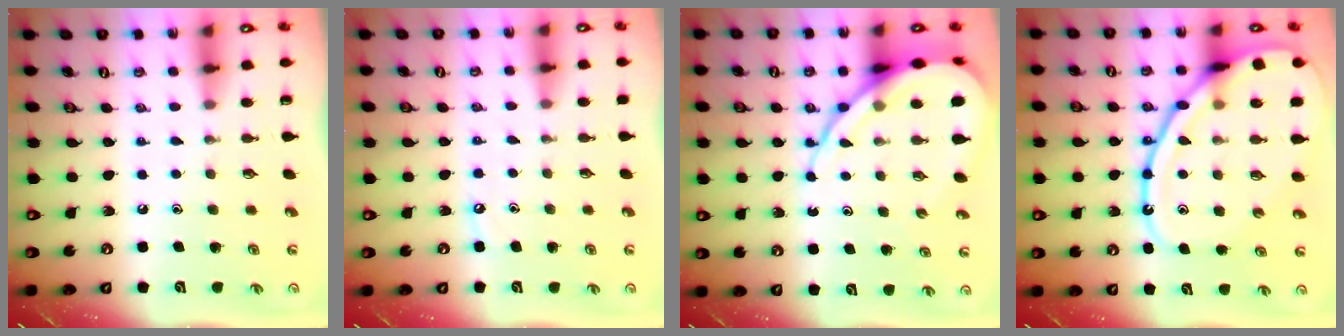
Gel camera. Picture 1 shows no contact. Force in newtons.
{"total": 3.5, "press": 3.5, "slide": 0.5}
{"total": 14.4, "press": 14.3, "slide": 1.5}
{"total": 19.5, "press": 19.4, "slide": 1.2}